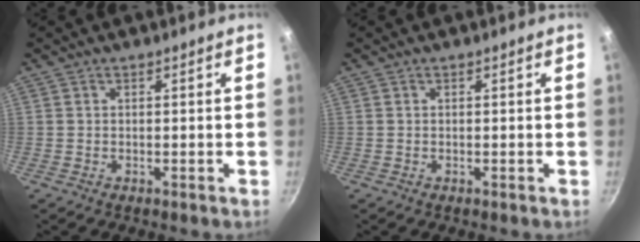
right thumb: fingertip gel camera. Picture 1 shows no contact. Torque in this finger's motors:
{"motor_torque": [0.06, 0.05, -0.09, 0.09, 0.02]}